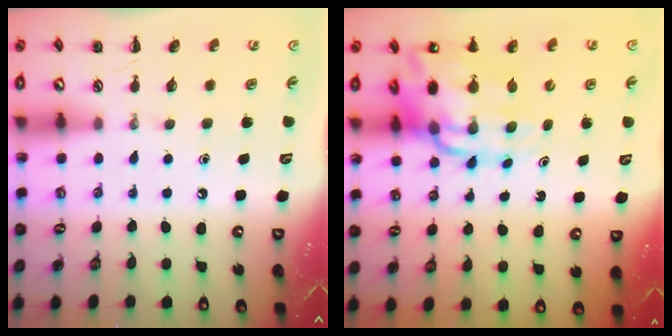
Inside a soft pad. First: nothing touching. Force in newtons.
{"total": 15.0, "press": 14.4, "slide": 4.1}